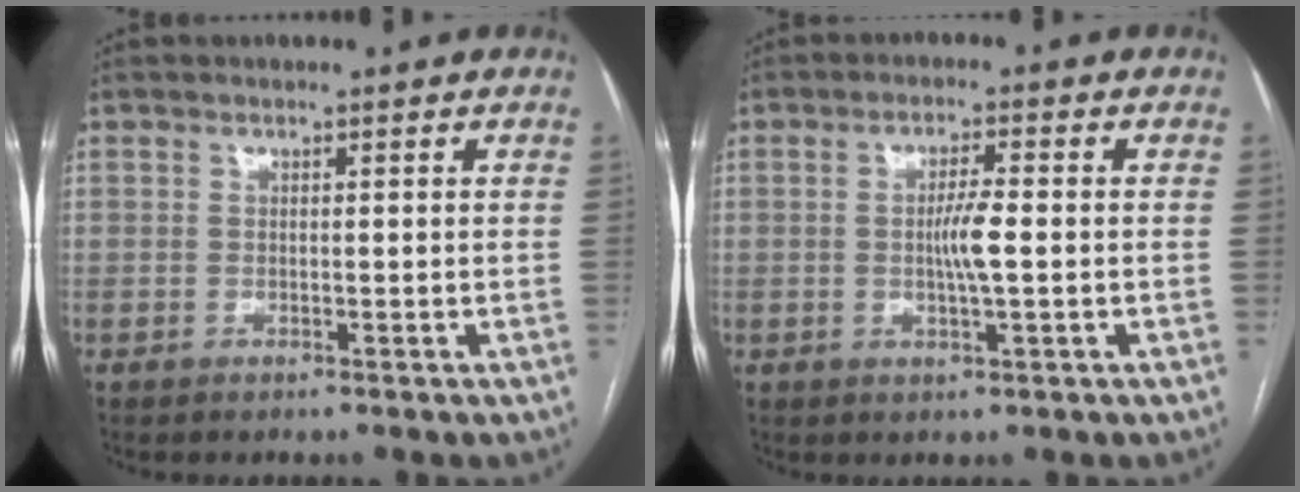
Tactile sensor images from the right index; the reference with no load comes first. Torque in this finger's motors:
{"motor_torque": [0.47, 0.03, 0.29, 0.07]}